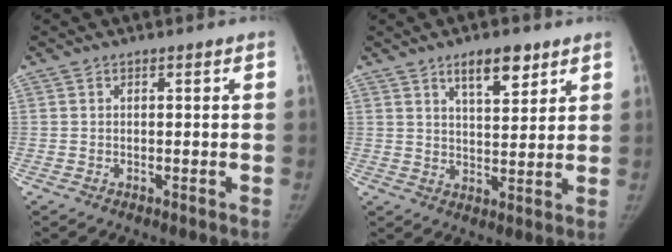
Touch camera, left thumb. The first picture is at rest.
{"total": 7.7, "force": [4.9, 2.9, 5.1], "torque": [-0.058, -0.034, 0.078]}